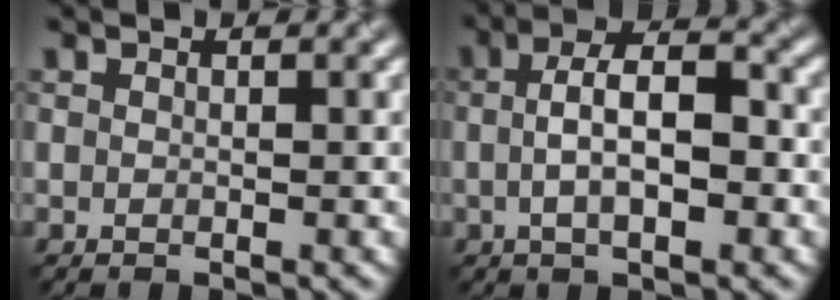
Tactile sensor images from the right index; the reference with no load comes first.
{"total": 4.7, "force": [-0.7, 1.6, 4.4], "torque": [-0.076, 0.011, 0.001]}